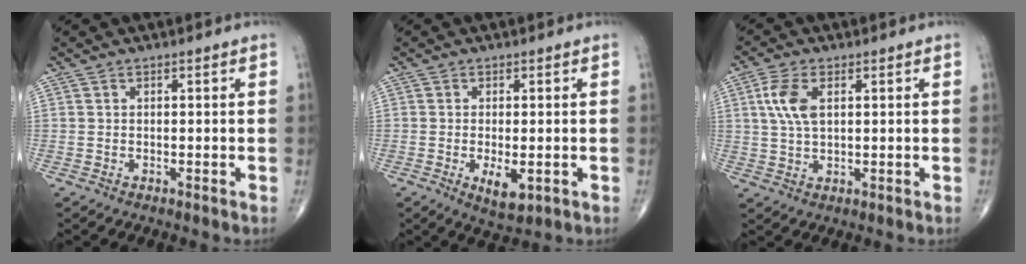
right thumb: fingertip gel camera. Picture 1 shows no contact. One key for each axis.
{"total": 4.9, "fx": -1.3, "fy": 2.0, "fz": 4.3, "tx": -0.068, "ty": -0.011, "tz": -0.015}
{"total": 6.7, "fx": 1.9, "fy": 3.4, "fz": 5.5, "tx": -0.123, "ty": -0.001, "tz": 0.039}